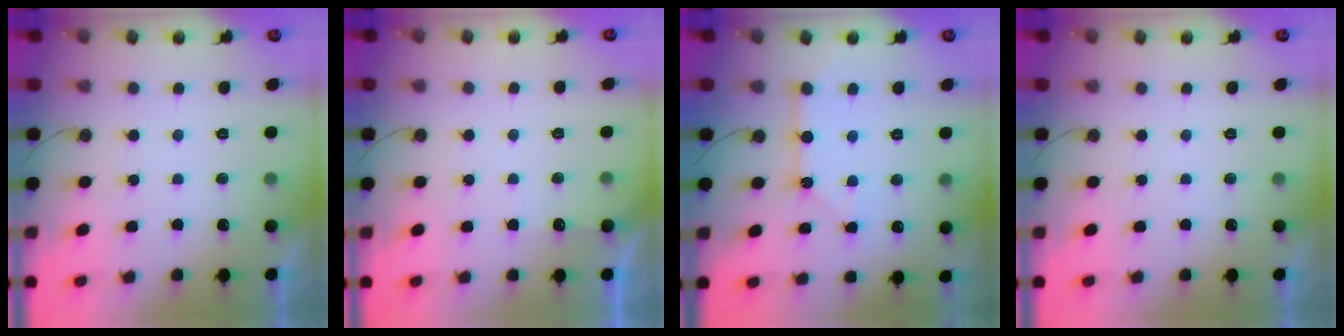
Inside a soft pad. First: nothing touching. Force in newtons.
{"total": 3.4, "press": 3.4, "slide": 0.4}
{"total": 3.9, "press": 3.9, "slide": 0.3}
{"total": 0.0}